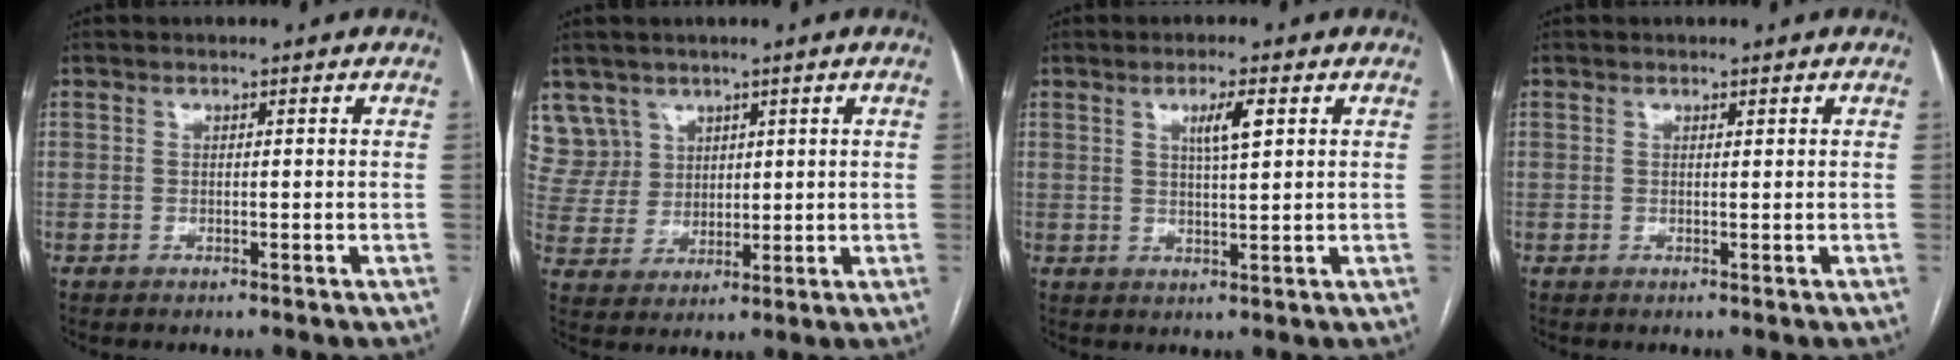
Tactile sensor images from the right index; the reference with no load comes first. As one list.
[{"total": 7.5, "force": [4.8, 5.7, -0.2], "torque": [0.004, 0.018, 0.108]}, {"total": 3.9, "force": [1.6, 0.3, 3.5], "torque": [-0.060, -0.001, 0.026]}, {"total": 0.0}]